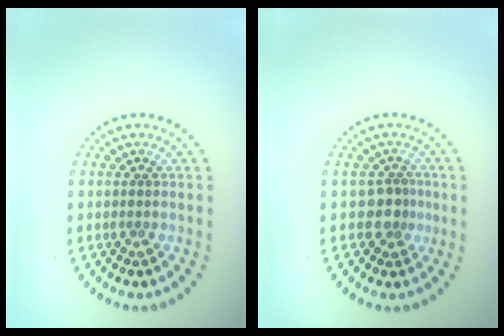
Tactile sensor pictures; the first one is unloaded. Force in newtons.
{"total": 2.1, "press": 1.7, "slide": 1.3}